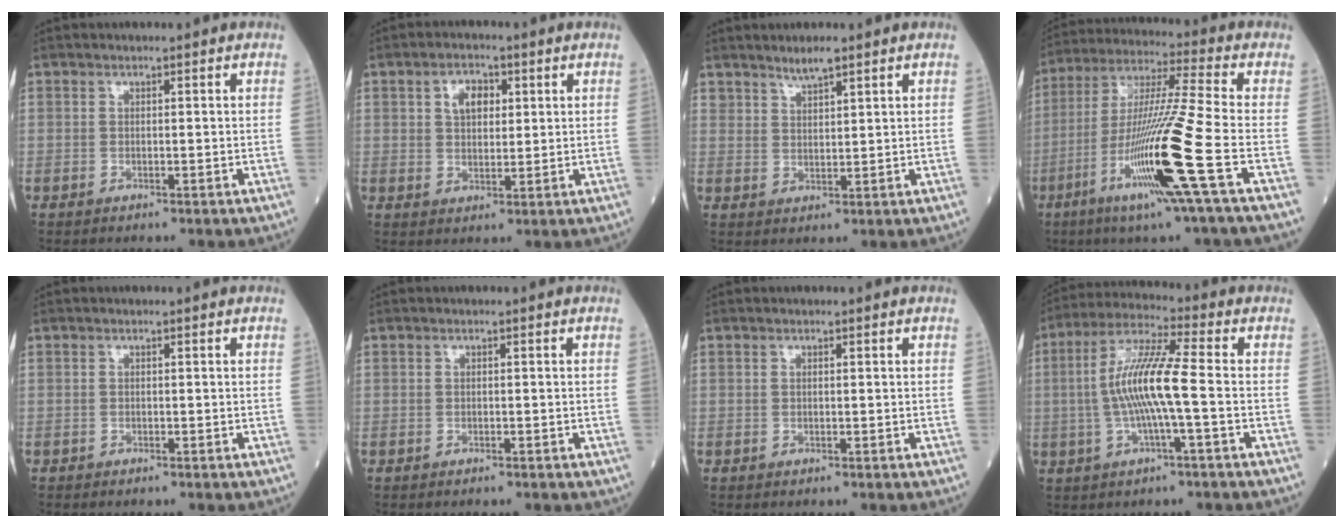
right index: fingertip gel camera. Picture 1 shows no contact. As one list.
[{"total": 4.5, "force": [1.7, 2.7, 3.2], "torque": [-0.058, 0.009, 0.030]}, {"total": 3.2, "force": [2.7, 0.6, 1.6], "torque": [-0.033, 0.001, 0.052]}, {"total": 17.1, "force": [-6.2, -2.0, 15.8], "torque": [-0.320, -0.028, -0.122]}, {"total": 0.0}, {"total": 0.6, "force": [-0.5, 0.2, 0.2], "torque": [-0.008, -0.001, -0.006]}, {"total": 0.0}, {"total": 10.3, "force": [-1.0, 0.3, 10.2], "torque": [-0.205, 0.010, -0.027]}]